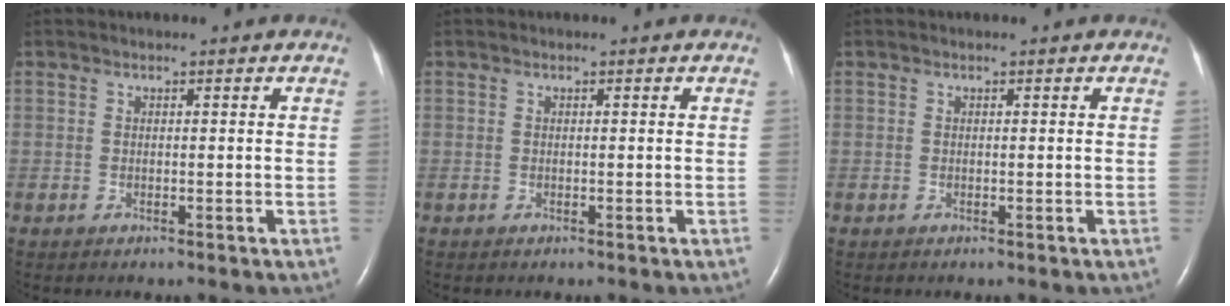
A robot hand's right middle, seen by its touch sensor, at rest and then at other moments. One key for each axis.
{"total": 0.0}
{"total": 0.0}